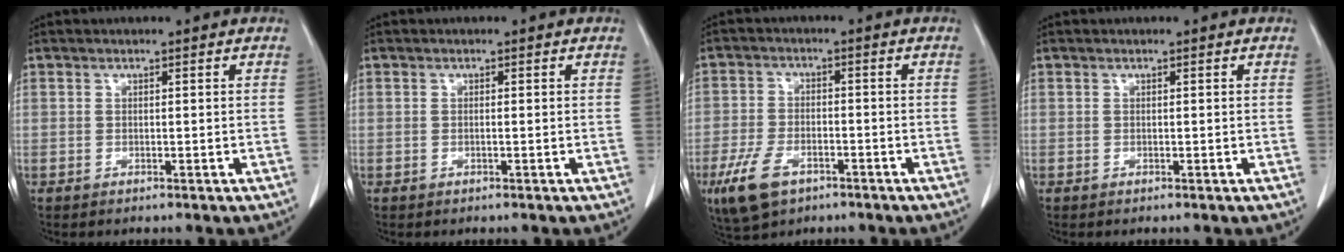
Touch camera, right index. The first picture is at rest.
{"total": 0.0}
{"total": 7.5, "force": [-4.1, 4.0, 4.9], "torque": [-0.107, -0.006, -0.066]}
{"total": 0.0}